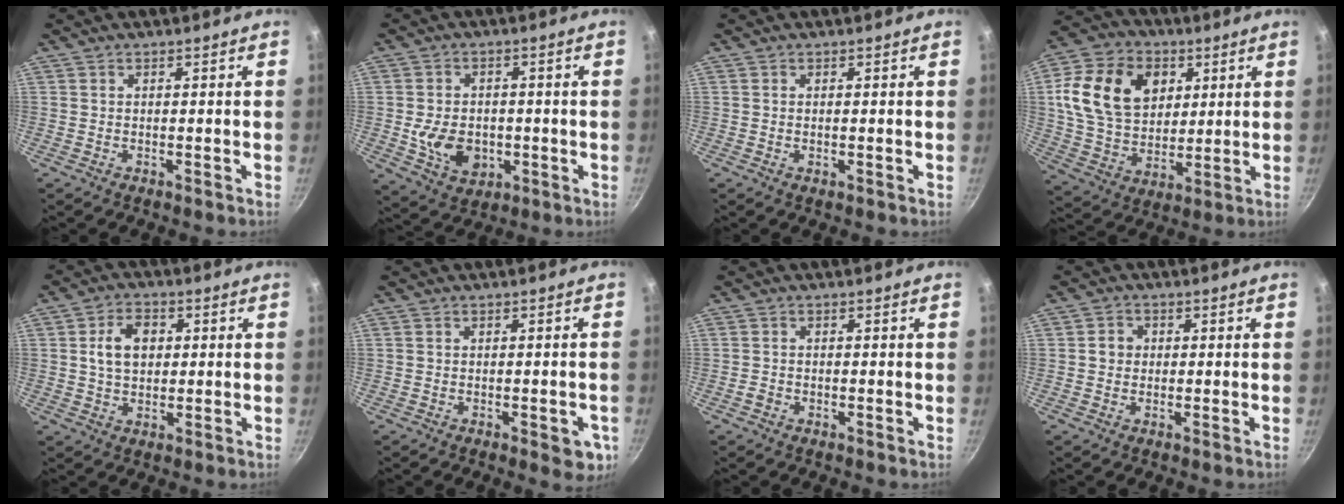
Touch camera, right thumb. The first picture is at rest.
{"total": 9.2, "force": [-1.4, 6.8, 6.0], "torque": [-0.087, -0.001, -0.015]}
{"total": 0.5, "force": [0.0, 0.1, 0.5], "torque": [-0.010, -0.001, -0.002]}
{"total": 19.5, "force": [5.4, 14.4, 12.1], "torque": [-0.200, -0.007, 0.094]}
{"total": 7.3, "force": [1.2, 5.3, 4.9], "torque": [-0.065, 0.006, 0.018]}
{"total": 5.6, "force": [-2.0, 2.4, 4.6], "torque": [-0.035, 0.004, -0.023]}
{"total": 0.9, "force": [-0.5, 0.6, 0.5], "torque": [-0.014, 0.002, -0.013]}
{"total": 2.5, "force": [0.0, 2.4, 1.0], "torque": [-0.002, 0.006, -0.004]}